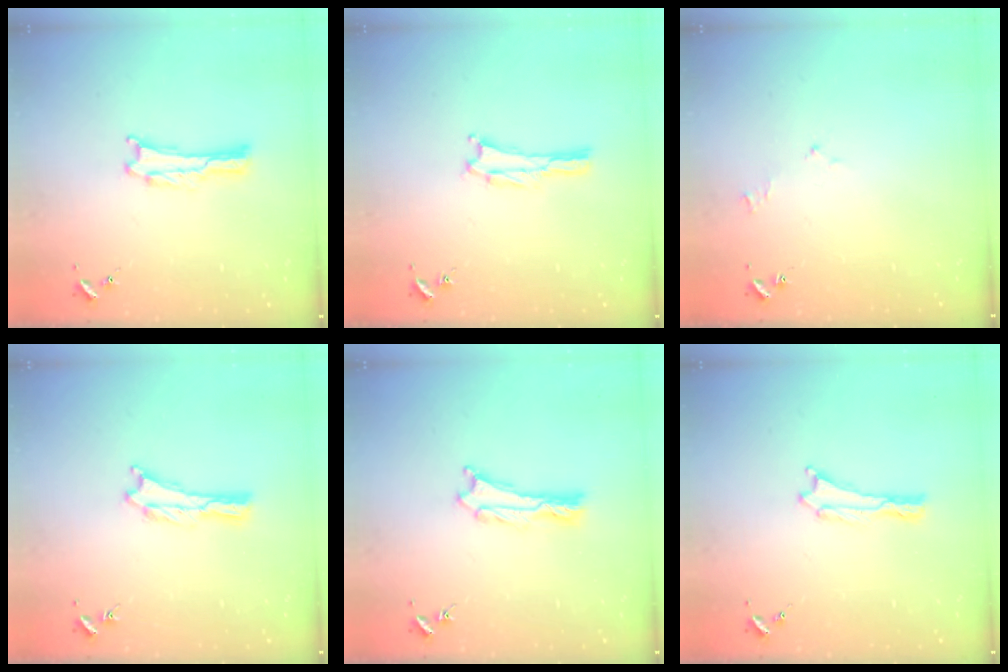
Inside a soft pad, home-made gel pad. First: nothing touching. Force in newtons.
{"total": 0.0}
{"total": 1.6, "press": 1.5, "slide": 0.3}
{"total": 0.0}
{"total": 0.7, "press": 0.6, "slide": 0.2}
{"total": 0.0}